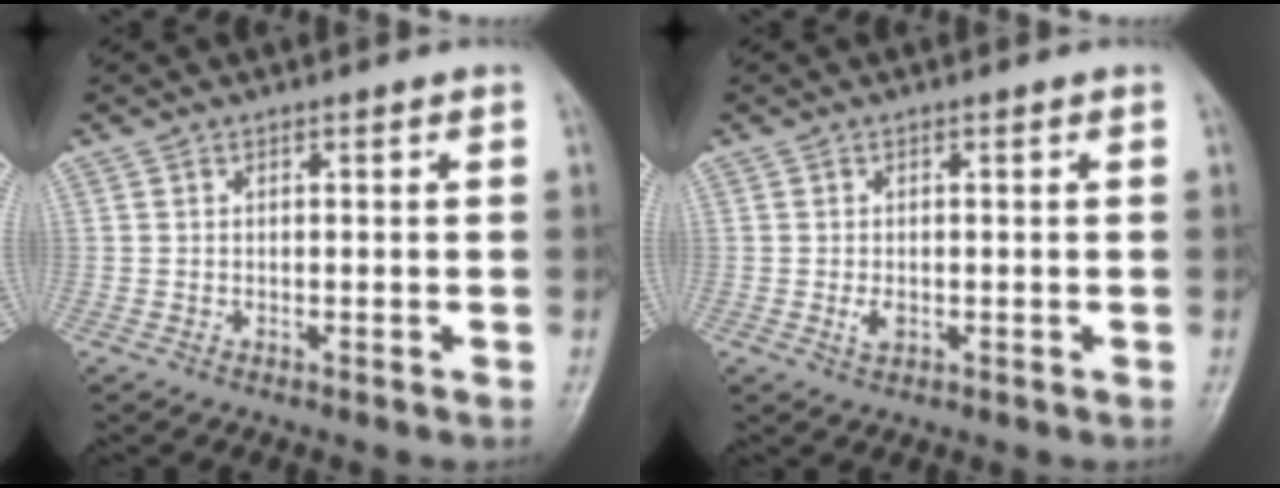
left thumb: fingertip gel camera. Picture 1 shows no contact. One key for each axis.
{"total": 1.9, "fx": -0.2, "fy": 1.1, "fz": 1.5, "tx": -0.029, "ty": -0.005, "tz": -0.002}